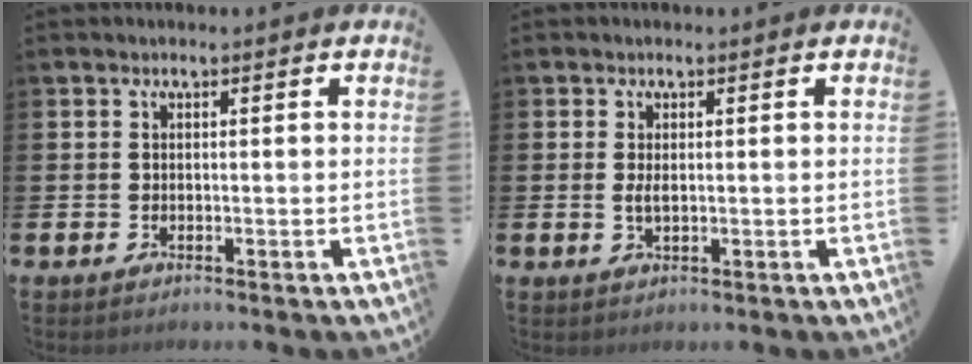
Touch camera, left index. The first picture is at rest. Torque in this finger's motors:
{"motor_torque": [0.48, 0.02, 0.03, 0.03]}